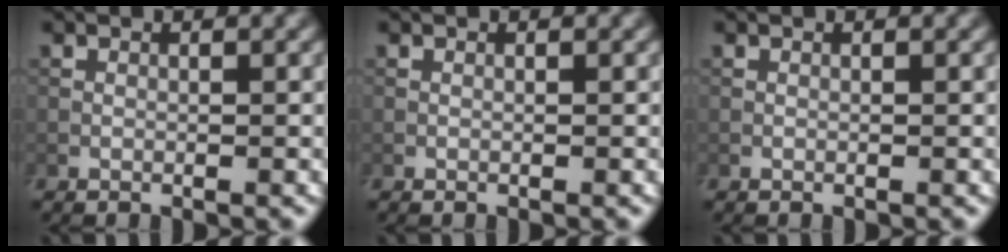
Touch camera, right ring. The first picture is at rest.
{"total": 0.0}
{"total": 0.0}